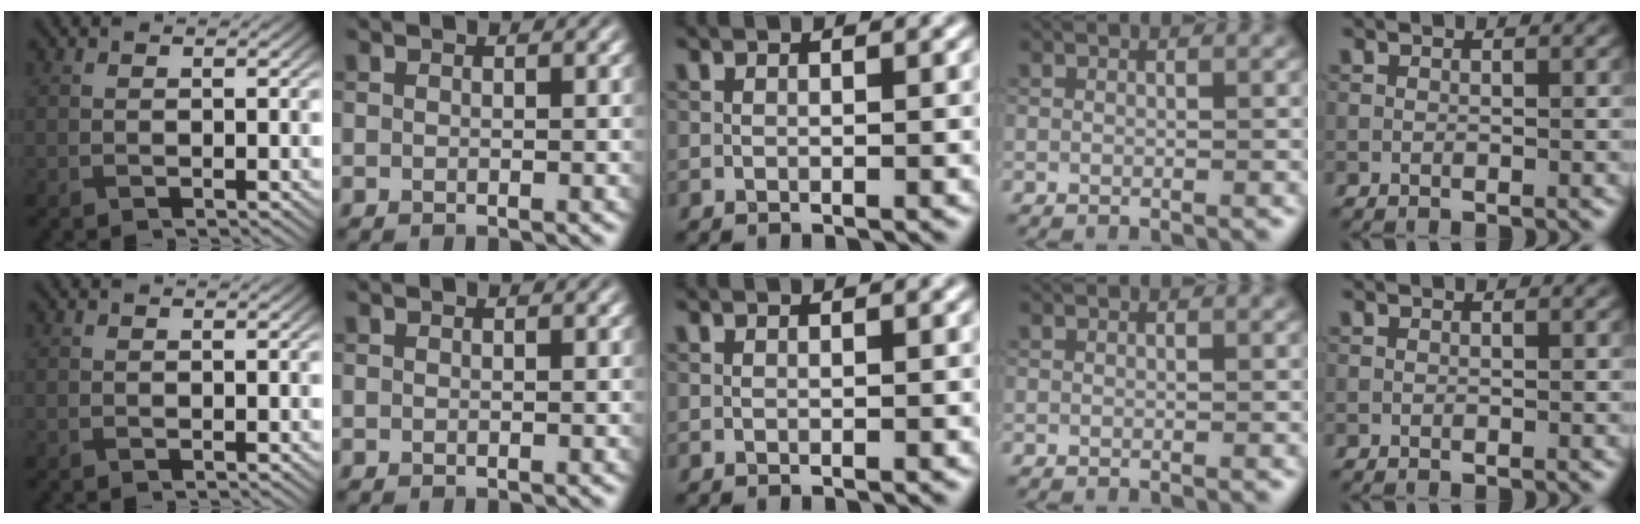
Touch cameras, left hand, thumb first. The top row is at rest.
{}